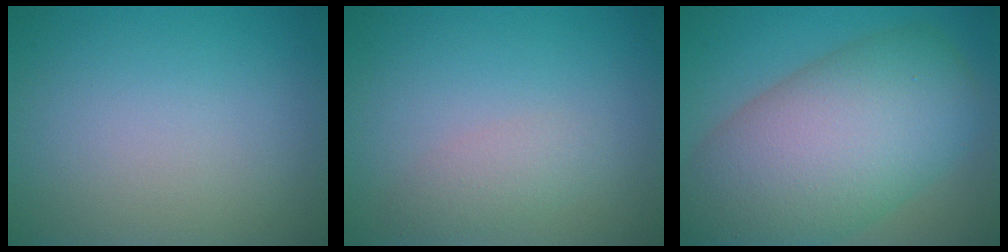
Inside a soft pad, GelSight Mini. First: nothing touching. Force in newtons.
{"total": 1.8, "press": 1.8, "slide": 0.1}
{"total": 13.2, "press": 13.2, "slide": 0.5}